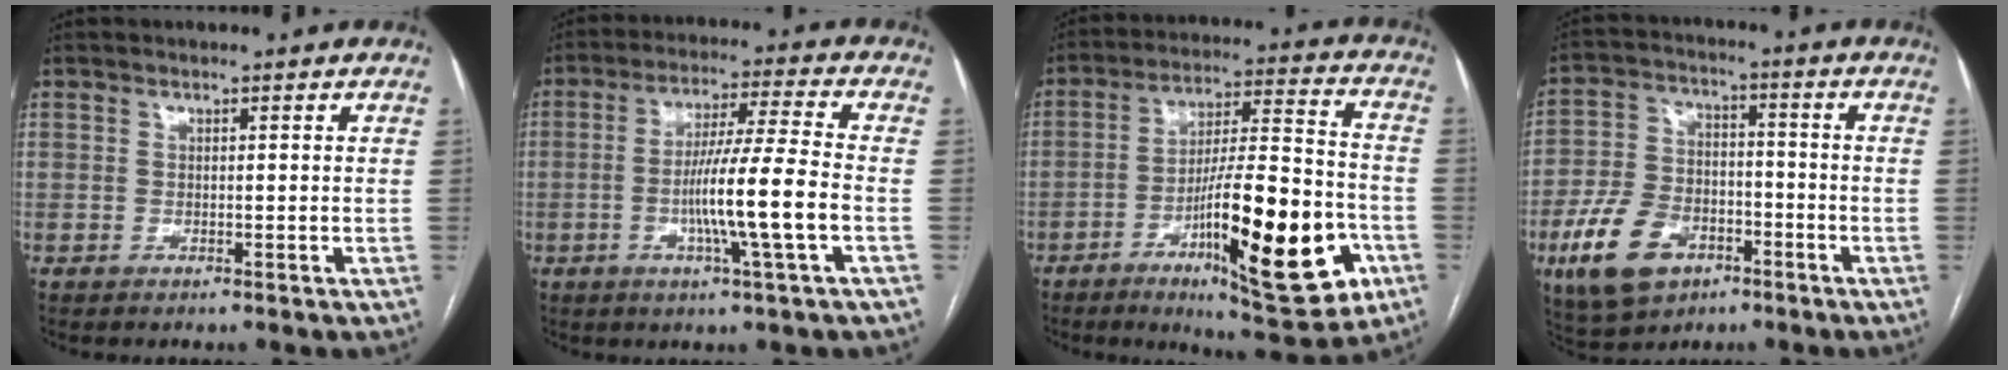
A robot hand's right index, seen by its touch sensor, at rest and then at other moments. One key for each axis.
{"total": 11.6, "fx": -2.8, "fy": -1.1, "fz": 11.2, "tx": -0.204, "ty": -0.005, "tz": -0.053}
{"total": 21.7, "fx": -8.3, "fy": 3.8, "fz": 19.7, "tx": -0.292, "ty": -0.001, "tz": -0.117}
{"total": 12.5, "fx": -6.2, "fy": 7.6, "fz": 7.8, "tx": -0.170, "ty": 0.007, "tz": -0.106}